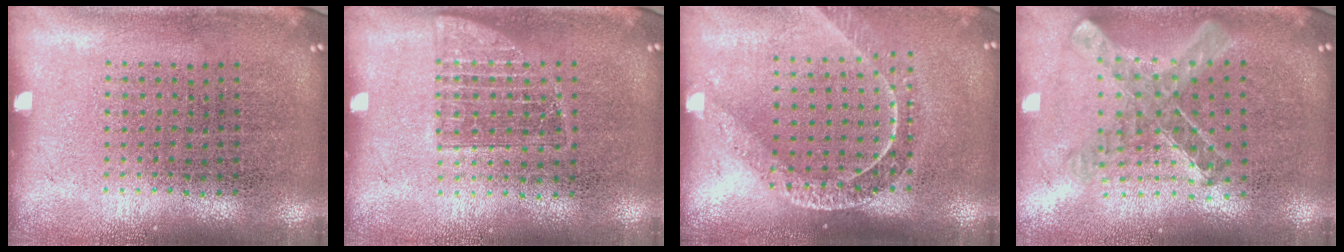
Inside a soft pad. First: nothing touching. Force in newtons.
{"total": 1.0, "press": 0.9, "slide": 0.4}
{"total": 1.8, "press": 1.5, "slide": 1.0}
{"total": 1.0, "press": 1.0, "slide": 0.1}